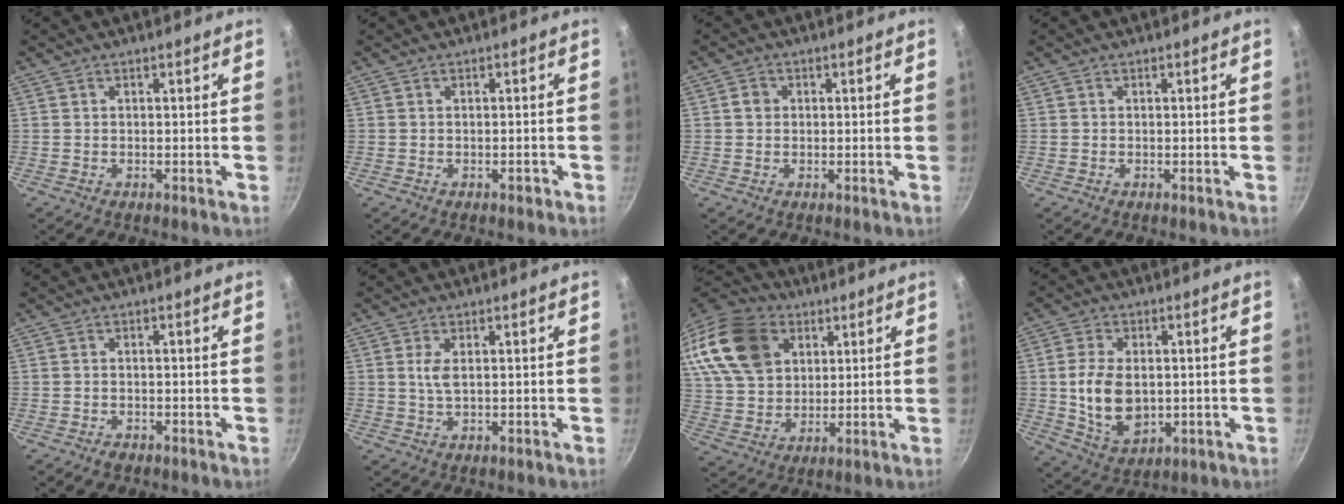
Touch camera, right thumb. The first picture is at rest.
{"total": 1.1, "force": [-0.6, 0.5, 0.8], "torque": [-0.011, 0.007, -0.006]}
{"total": 2.9, "force": [0.6, 2.5, 1.3], "torque": [-0.009, 0.004, 0.007]}
{"total": 0.0}
{"total": 1.5, "force": [-1.1, 0.8, 0.7], "torque": [-0.016, 0.010, -0.016]}
{"total": 2.5, "force": [0.6, 0.9, 2.2], "torque": [-0.048, -0.004, 0.014]}
{"total": 20.7, "force": [8.3, 15.1, 11.6], "torque": [-0.210, 0.001, 0.158]}
{"total": 11.4, "force": [0.1, 7.4, 8.6], "torque": [-0.146, -0.008, 0.015]}